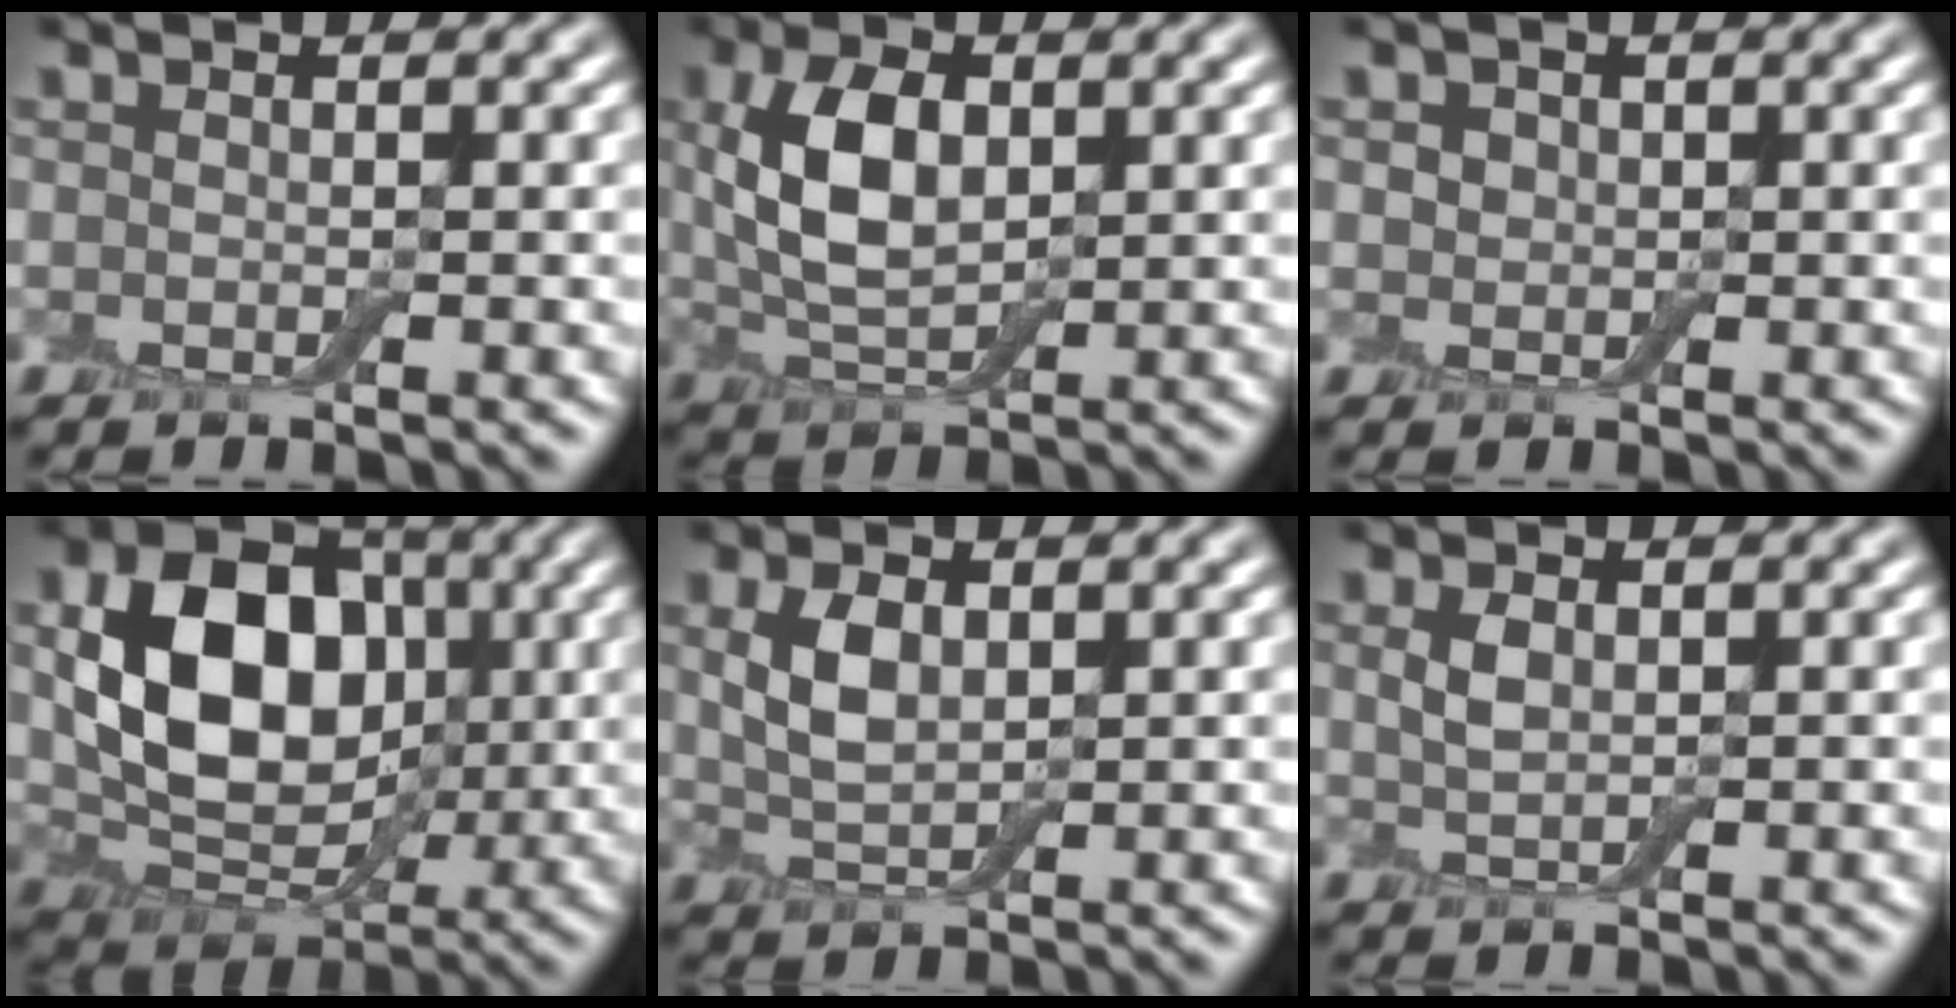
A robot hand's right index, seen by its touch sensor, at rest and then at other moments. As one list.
[{"total": 5.6, "force": [1.4, 3.1, 4.4], "torque": [-0.097, 0.009, 0.027]}, {"total": 1.9, "force": [0.9, 1.6, 0.6], "torque": [-0.013, 0.008, -0.003]}, {"total": 9.7, "force": [1.3, 7.2, 6.3], "torque": [-0.125, 0.004, 0.025]}, {"total": 2.9, "force": [1.1, 1.6, 2.1], "torque": [-0.055, 0.006, 0.024]}, {"total": 1.3, "force": [0.7, 0.7, 0.8], "torque": [-0.026, 0.004, 0.013]}]